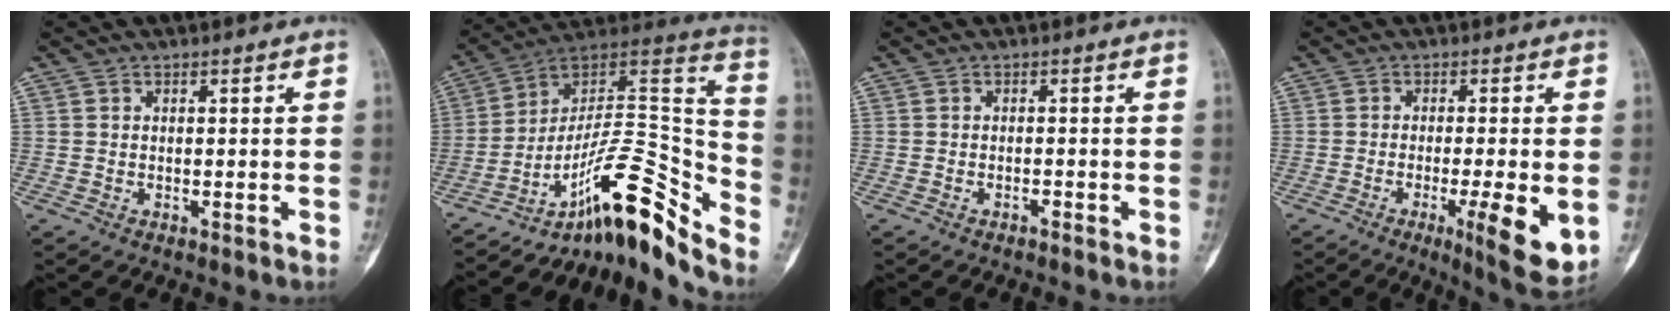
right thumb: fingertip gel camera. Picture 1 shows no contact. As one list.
[{"total": 21.2, "force": [-14.7, 5.7, 14.1], "torque": [-0.184, 0.150, -0.238]}, {"total": 0.6, "force": [-0.5, 0.2, 0.2], "torque": [-0.003, 0.006, -0.008]}, {"total": 9.8, "force": [-2.4, 1.8, 9.3], "torque": [-0.130, -0.019, -0.031]}]